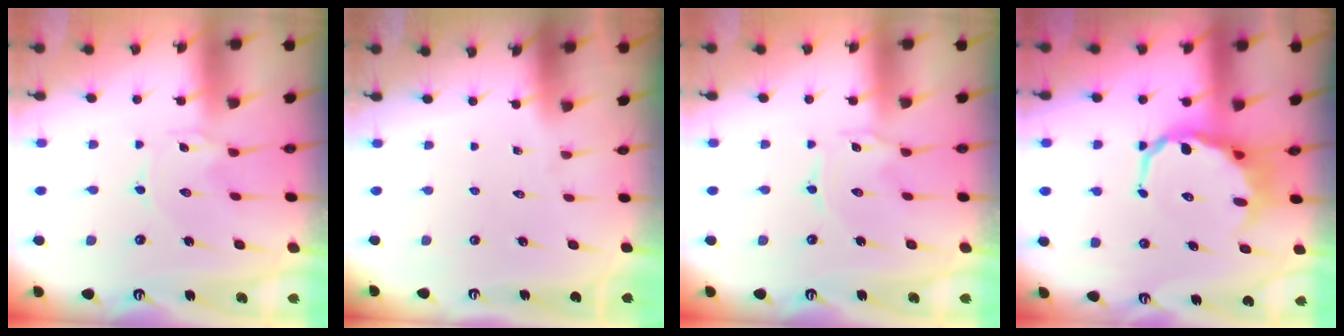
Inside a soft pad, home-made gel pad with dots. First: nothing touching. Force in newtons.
{"total": 0.0}
{"total": 0.0}
{"total": 11.0, "press": 10.6, "slide": 2.7}